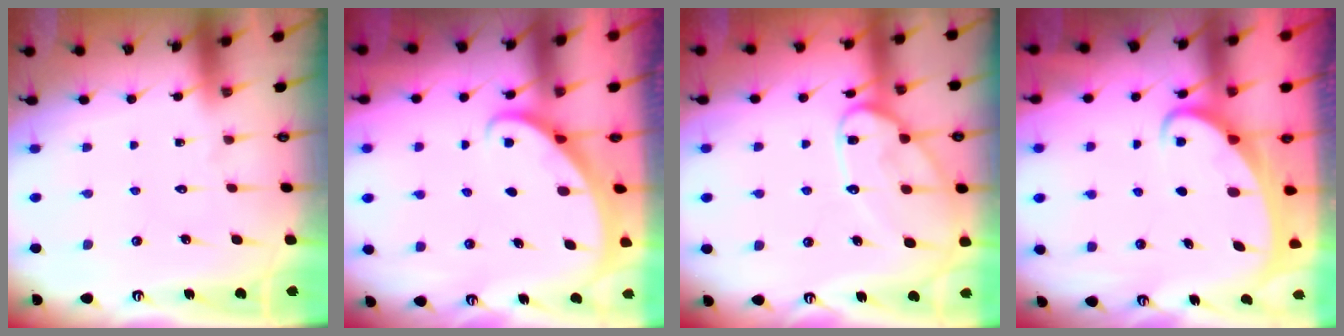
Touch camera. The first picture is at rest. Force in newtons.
{"total": 2.0, "press": 2.0, "slide": 0.0}
{"total": 14.0, "press": 13.9, "slide": 1.2}
{"total": 2.7, "press": 2.7, "slide": 0.4}